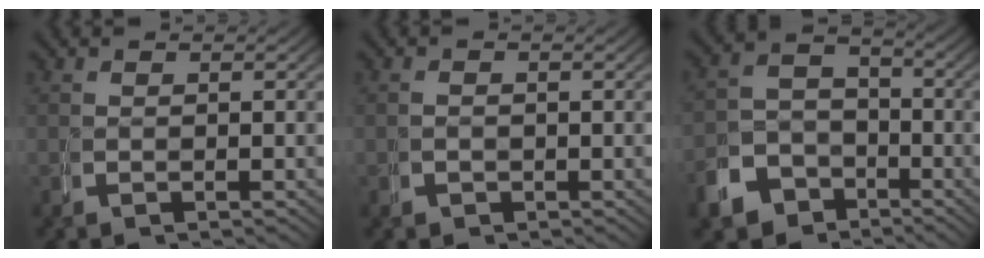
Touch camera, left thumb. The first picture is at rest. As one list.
[{"total": 0.7, "force": [-0.2, 0.1, -0.6], "torque": [0.016, 0.000, -0.004]}, {"total": 5.7, "force": [-3.0, 4.6, 1.5], "torque": [-0.012, -0.023, -0.046]}]